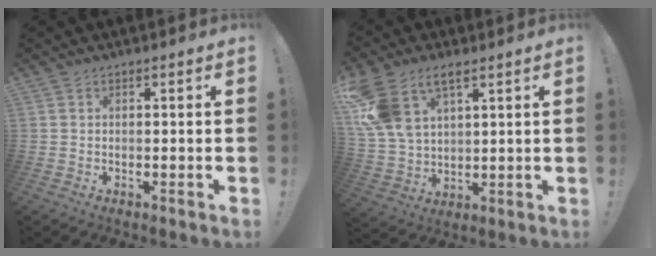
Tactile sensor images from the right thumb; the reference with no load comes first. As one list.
[{"total": 12.8, "force": [7.3, 7.4, 7.5], "torque": [-0.163, -0.028, 0.145]}]